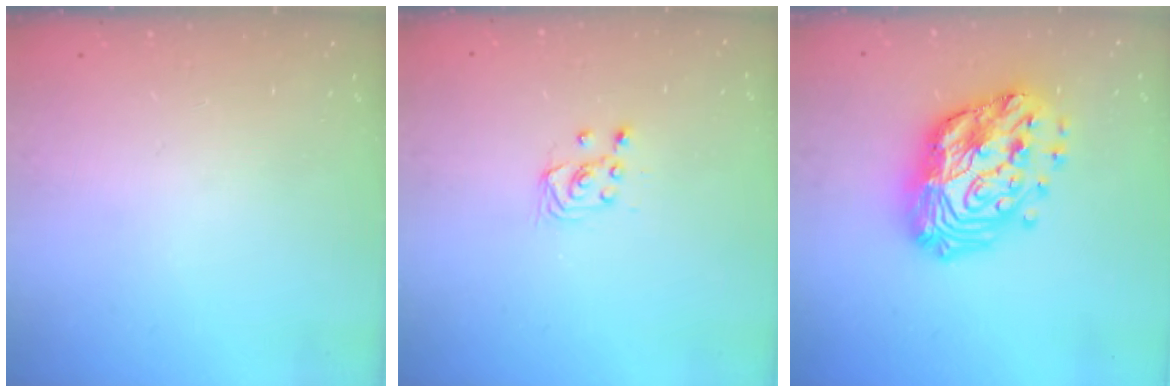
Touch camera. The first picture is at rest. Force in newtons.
{"total": 2.9, "press": 2.7, "slide": 1.0}
{"total": 21.7, "press": 21.5, "slide": 2.2}